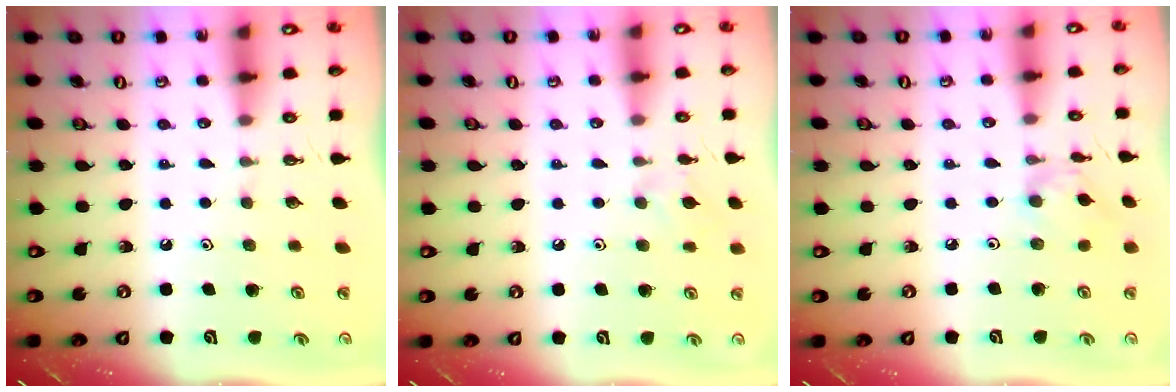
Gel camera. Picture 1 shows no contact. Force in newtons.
{"total": 5.0, "press": 5.0, "slide": 0.7}
{"total": 2.9, "press": 2.9, "slide": 0.2}